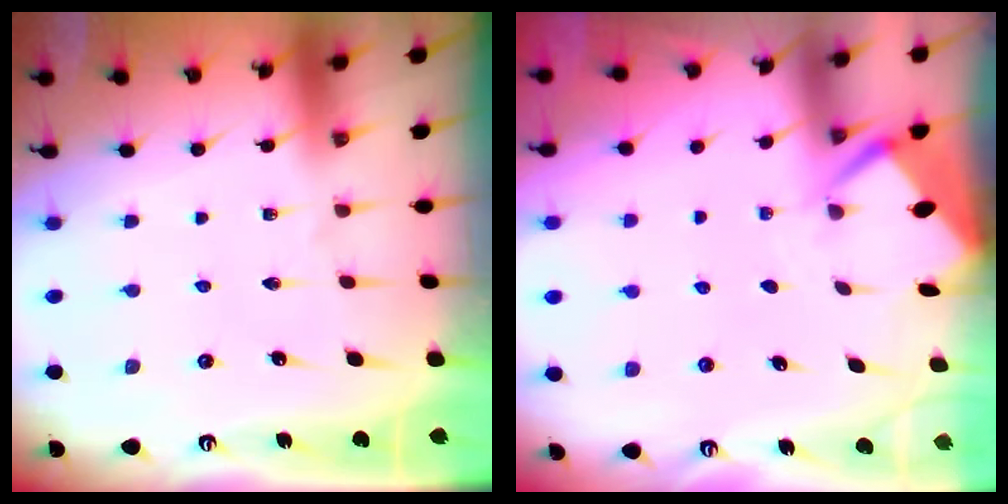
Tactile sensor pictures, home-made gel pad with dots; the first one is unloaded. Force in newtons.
{"total": 2.9, "press": 2.9, "slide": 0.4}